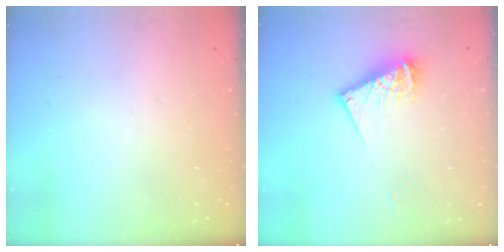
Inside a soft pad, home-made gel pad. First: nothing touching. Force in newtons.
{"total": 10.4, "press": 10.4, "slide": 0.9}